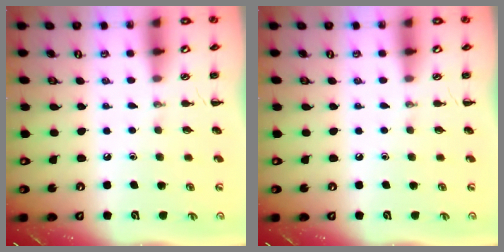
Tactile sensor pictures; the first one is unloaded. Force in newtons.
{"total": 0.0}